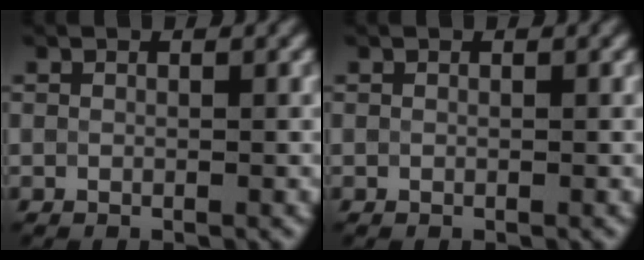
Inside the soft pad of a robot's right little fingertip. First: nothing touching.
{"total": 0.0}